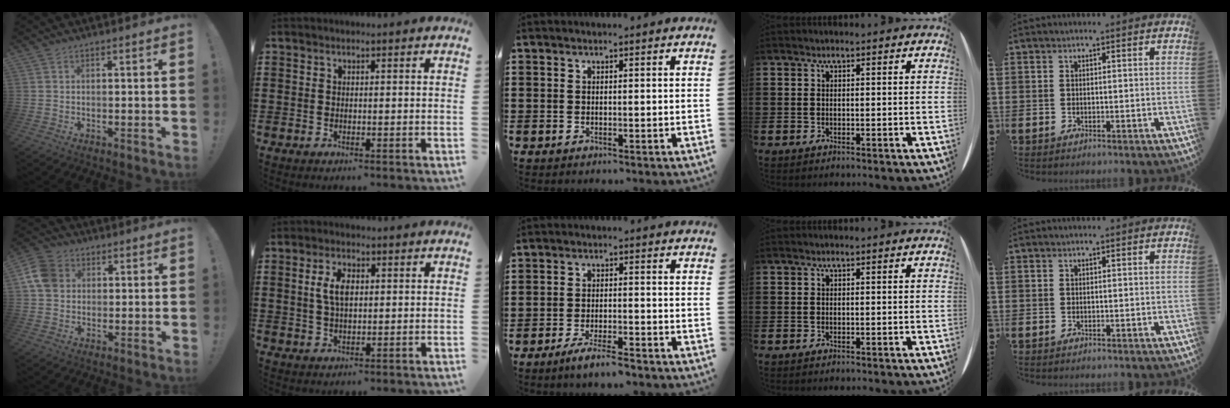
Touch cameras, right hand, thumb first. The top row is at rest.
{"thumb": {"total": 9.2, "force": [1.8, 7.5, 5.0], "torque": [-0.088, 0.005, 0.039]}, "index": {"total": 4.7, "force": [0.9, 2.3, 4.0], "torque": [-0.084, 0.012, 0.013]}, "middle": {"total": 3.8, "force": [-3.0, 0.3, 2.3], "torque": [-0.043, -0.002, -0.055]}}